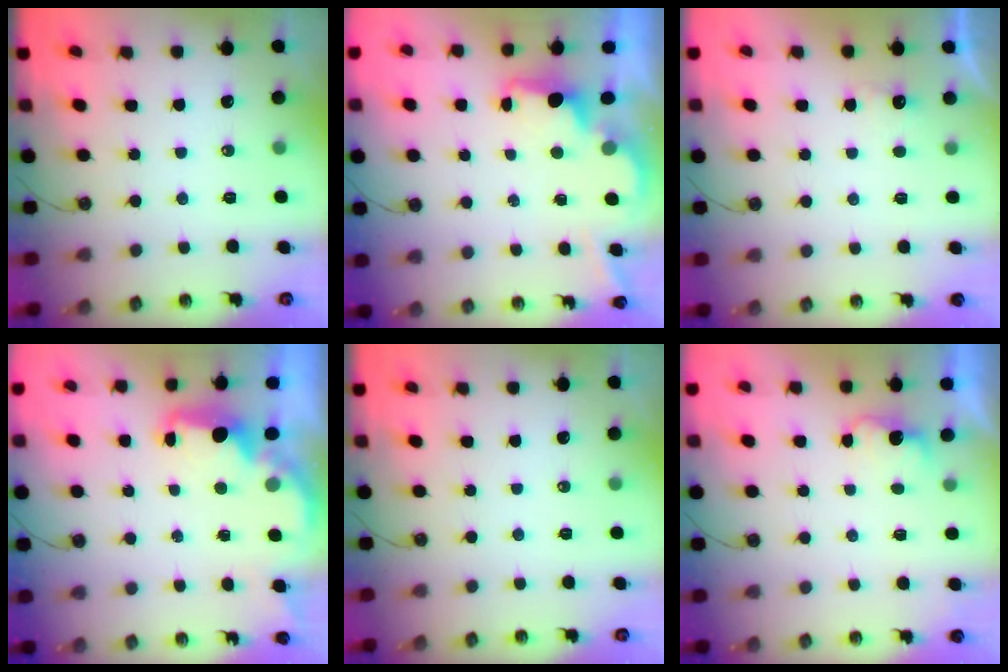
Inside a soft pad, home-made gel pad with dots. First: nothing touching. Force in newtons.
{"total": 2.1, "press": 1.9, "slide": 0.8}
{"total": 1.6, "press": 1.5, "slide": 0.7}
{"total": 2.3, "press": 2.2, "slide": 0.7}
{"total": 0.0}
{"total": 1.6, "press": 1.4, "slide": 0.8}